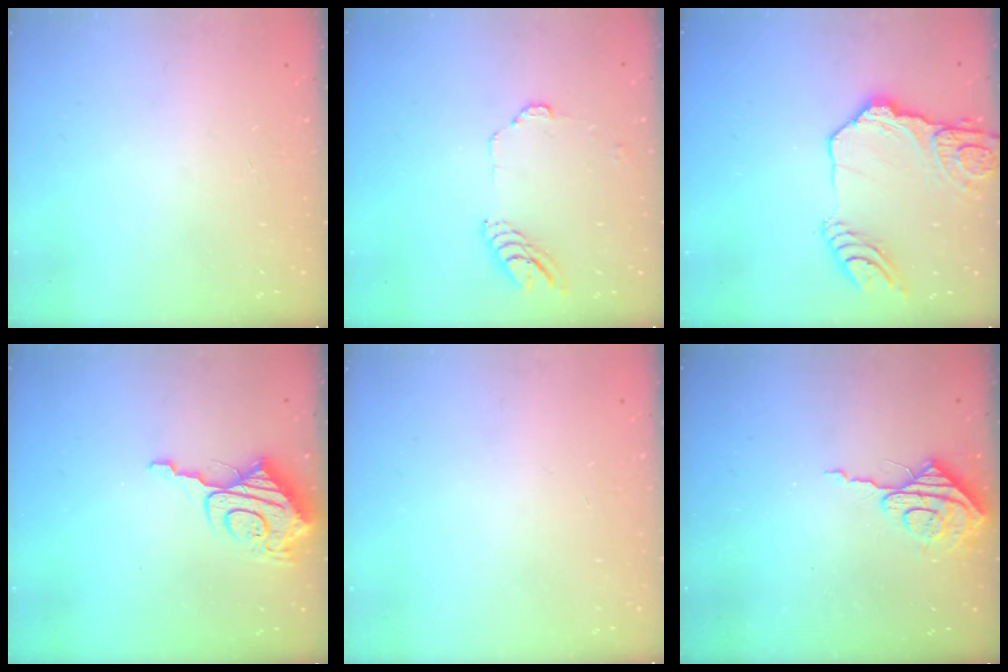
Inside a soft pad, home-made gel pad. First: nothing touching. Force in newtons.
{"total": 6.5, "press": 6.4, "slide": 0.4}
{"total": 16.9, "press": 16.8, "slide": 1.9}
{"total": 11.1, "press": 11.0, "slide": 1.1}
{"total": 0.0}
{"total": 8.2, "press": 8.1, "slide": 0.7}